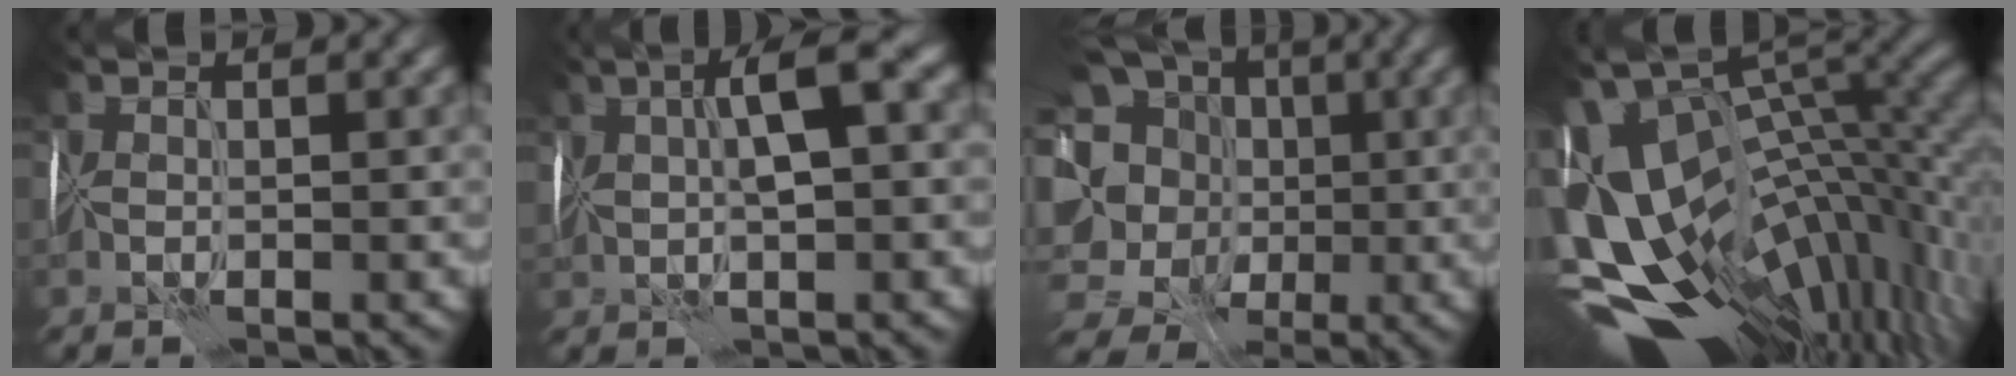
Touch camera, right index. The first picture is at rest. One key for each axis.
{"total": 5.4, "fx": 1.7, "fy": 1.5, "fz": 4.9, "tx": -0.084, "ty": 0.020, "tz": 0.024}
{"total": 13.5, "fx": 0.8, "fy": 12.7, "fz": 4.4, "tx": -0.124, "ty": 0.027, "tz": -0.005}
{"total": 14.6, "fx": -2.8, "fy": 7.8, "fz": 12.0, "tx": -0.178, "ty": -0.011, "tz": -0.006}